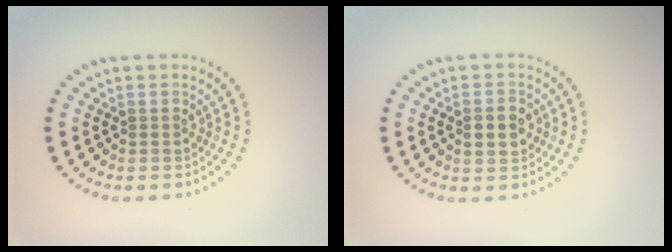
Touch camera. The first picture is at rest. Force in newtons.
{"total": 2.6, "press": 2.6, "slide": 0.1}